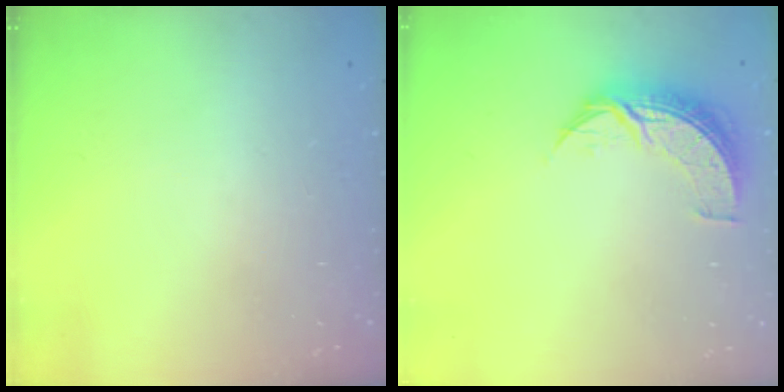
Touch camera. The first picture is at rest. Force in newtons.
{"total": 8.5, "press": 8.5, "slide": 0.5}